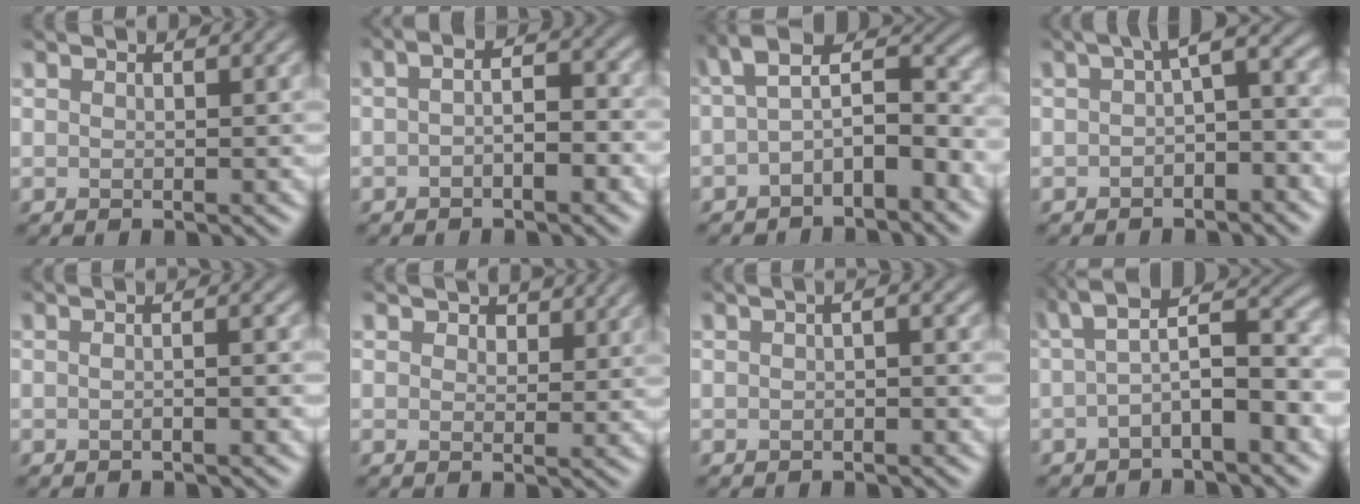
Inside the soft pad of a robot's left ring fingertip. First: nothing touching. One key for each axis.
{"total": 3.0, "fx": -0.8, "fy": 1.3, "fz": 2.6, "tx": -0.042, "ty": 0.006, "tz": -0.016}
{"total": 6.1, "fx": -1.2, "fy": 2.9, "fz": 5.3, "tx": -0.074, "ty": 0.022, "tz": -0.034}
{"total": 4.2, "fx": -0.3, "fy": 1.8, "fz": 3.8, "tx": -0.044, "ty": 0.016, "tz": -0.015}
{"total": 1.8, "fx": -0.4, "fy": 0.5, "fz": 1.7, "tx": -0.020, "ty": 0.000, "tz": -0.014}
{"total": 1.8, "fx": 1.0, "fy": 1.2, "fz": 0.9, "tx": -0.012, "ty": -0.003, "tz": 0.013}
{"total": 1.2, "fx": -0.4, "fy": 0.4, "fz": 1.0, "tx": -0.017, "ty": 0.003, "tz": -0.006}
{"total": 6.3, "fx": -0.6, "fy": 2.3, "fz": 5.8, "tx": -0.084, "ty": 0.024, "tz": -0.021}